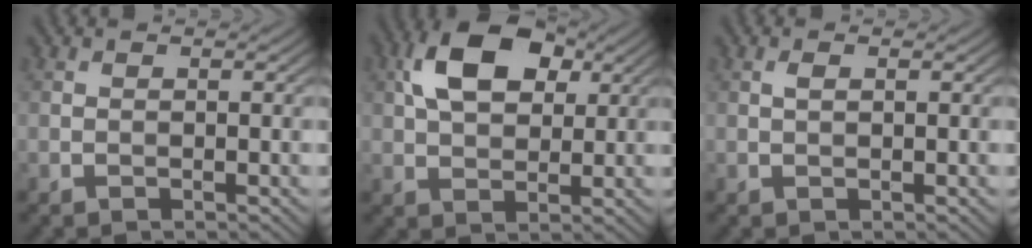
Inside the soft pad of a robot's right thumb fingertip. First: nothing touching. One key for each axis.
{"total": 9.7, "fx": 3.2, "fy": 5.9, "fz": 7.0, "tx": -0.141, "ty": 0.016, "tz": 0.054}
{"total": 0.9, "fx": 0.3, "fy": 0.4, "fz": 0.8, "tx": -0.018, "ty": 0.001, "tz": 0.006}